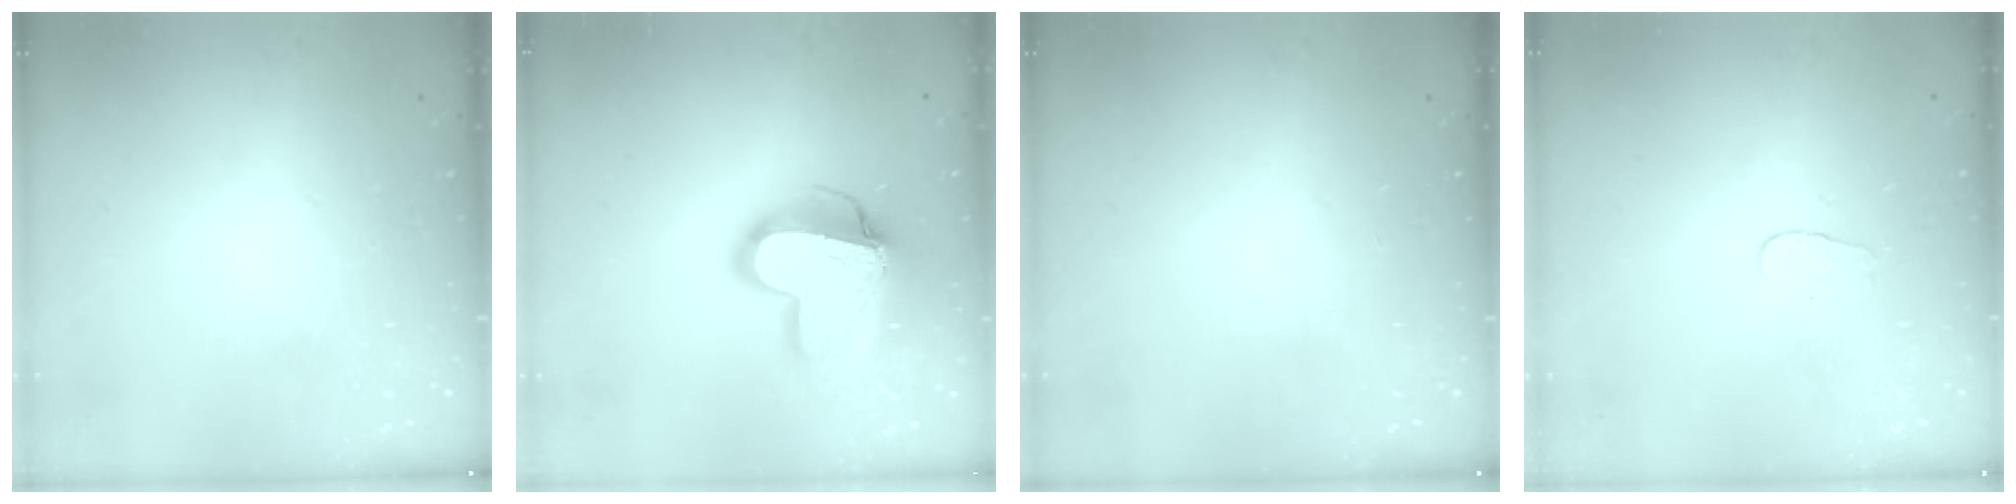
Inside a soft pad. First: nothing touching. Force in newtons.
{"total": 17.7, "press": 17.6, "slide": 1.5}
{"total": 0.0}
{"total": 3.3, "press": 3.3, "slide": 0.3}